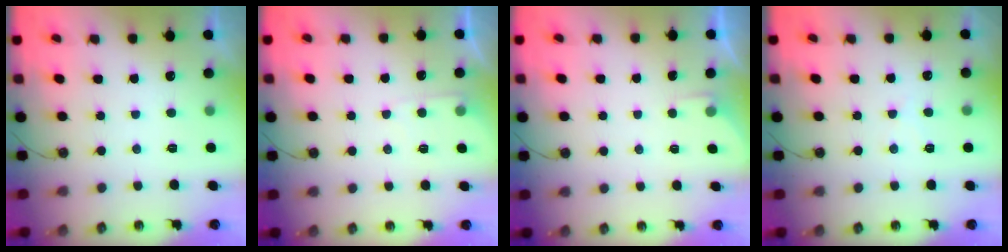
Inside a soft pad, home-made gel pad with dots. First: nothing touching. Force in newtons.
{"total": 3.7, "press": 3.6, "slide": 0.4}
{"total": 2.0, "press": 2.0, "slide": 0.4}
{"total": 5.6, "press": 5.5, "slide": 1.0}